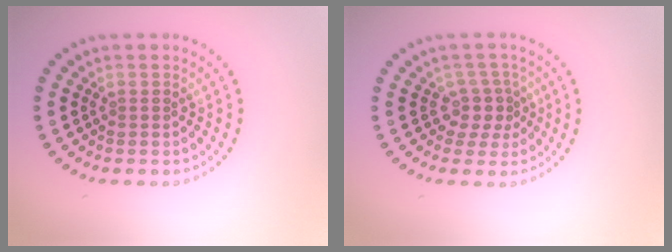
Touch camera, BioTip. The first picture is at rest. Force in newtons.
{"total": 2.3, "press": 1.7, "slide": 1.6}